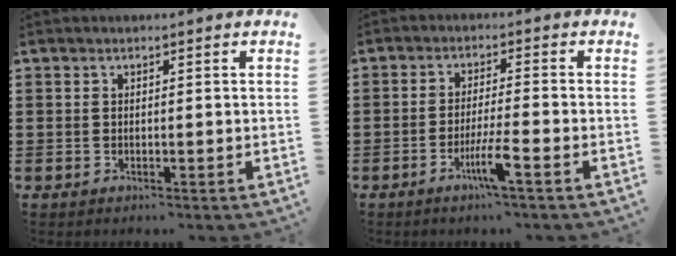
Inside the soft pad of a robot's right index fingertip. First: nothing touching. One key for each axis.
{"total": 4.9, "fx": -2.7, "fy": -0.1, "fz": 4.2, "tx": -0.082, "ty": -0.014, "tz": -0.050}